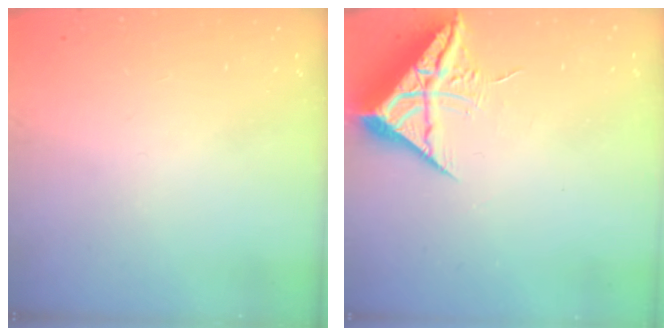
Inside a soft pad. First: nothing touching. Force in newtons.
{"total": 9.7, "press": 9.6, "slide": 0.8}